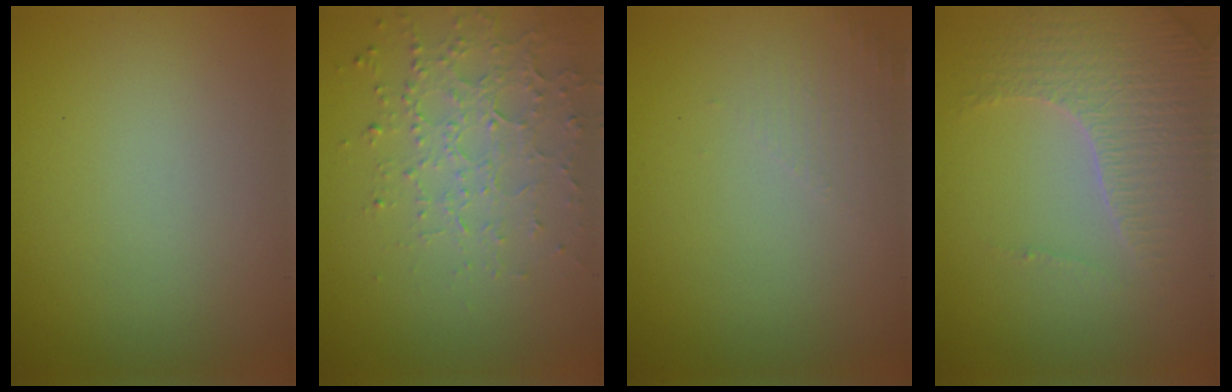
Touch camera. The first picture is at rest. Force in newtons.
{"total": 4.5, "press": 3.2, "slide": 3.2}
{"total": 1.3, "press": 1.2, "slide": 0.4}
{"total": 4.2, "press": 3.4, "slide": 2.5}